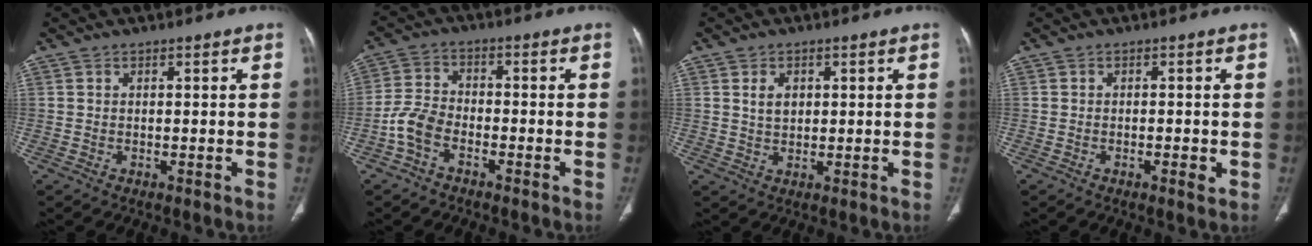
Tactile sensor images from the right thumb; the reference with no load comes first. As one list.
[{"total": 5.9, "force": [-3.0, 3.5, 3.6], "torque": [-0.073, 0.022, -0.068]}, {"total": 3.3, "force": [1.0, 2.3, 2.1], "torque": [-0.024, -0.006, 0.020]}, {"total": 2.0, "force": [-0.6, 0.7, 1.8], "torque": [-0.029, -0.001, -0.009]}]